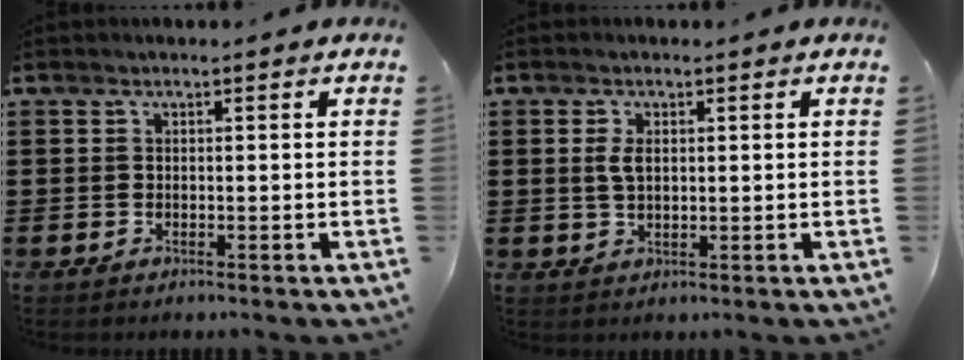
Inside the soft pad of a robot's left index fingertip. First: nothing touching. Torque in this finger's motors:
{"motor_torque": [0.62, -0.13, 0.21, 0.04]}